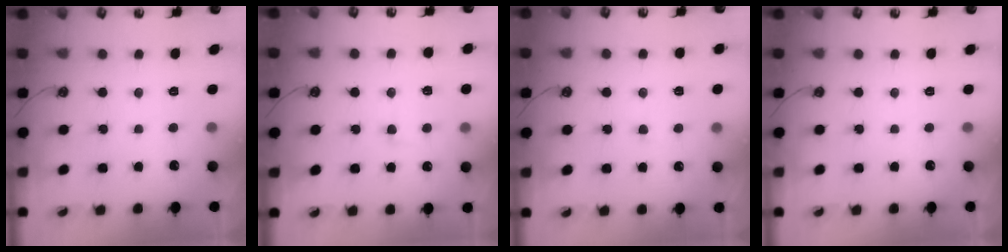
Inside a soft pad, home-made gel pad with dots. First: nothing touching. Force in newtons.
{"total": 1.8, "press": 1.4, "slide": 1.1}
{"total": 0.9, "press": 0.7, "slide": 0.5}
{"total": 0.0}